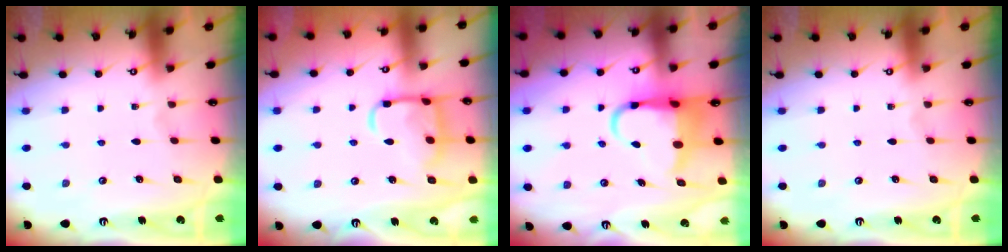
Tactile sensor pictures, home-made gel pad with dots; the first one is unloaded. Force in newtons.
{"total": 13.0, "press": 13.0, "slide": 0.9}
{"total": 7.6, "press": 7.4, "slide": 1.7}
{"total": 0.0}